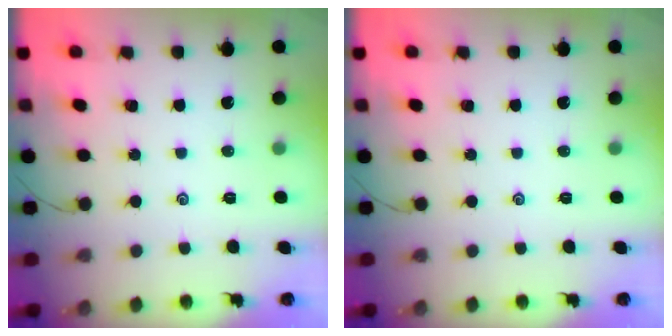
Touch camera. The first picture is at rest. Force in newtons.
{"total": 0.0}